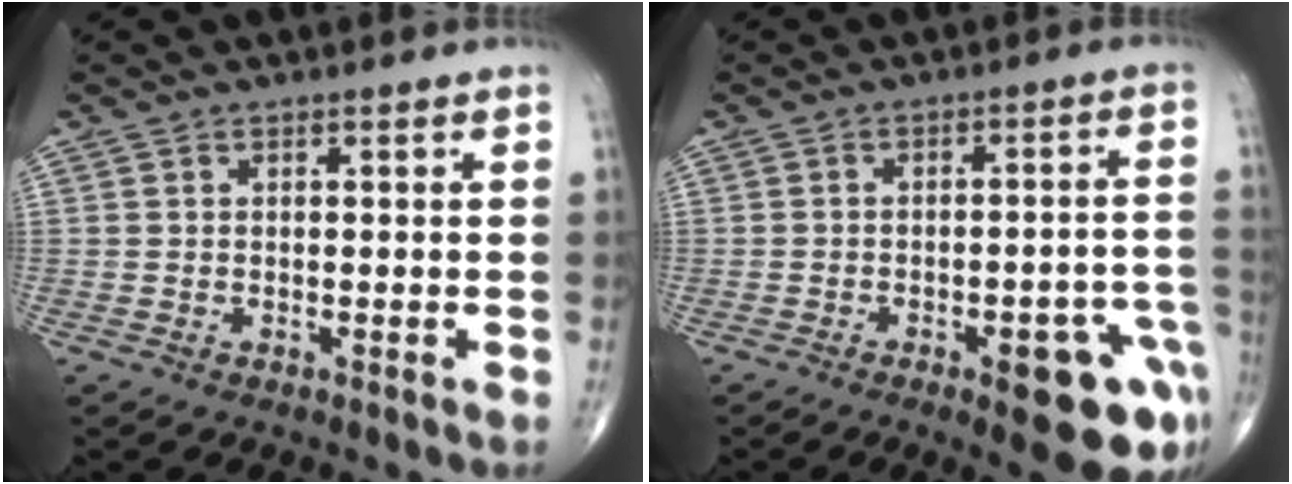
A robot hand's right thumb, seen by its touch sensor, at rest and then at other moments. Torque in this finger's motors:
{"motor_torque": [1.90, 1.71, 0.19, -0.29, 0.29]}